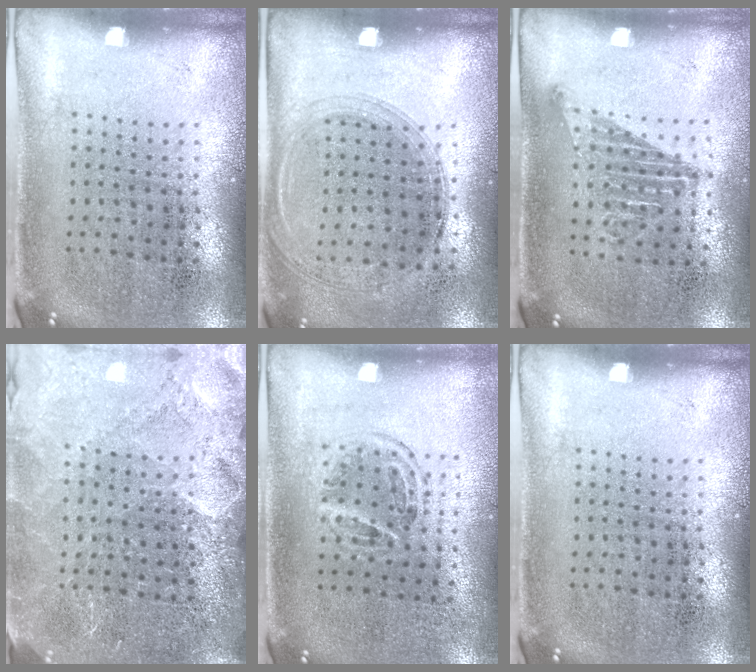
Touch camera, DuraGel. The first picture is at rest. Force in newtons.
{"total": 1.3, "press": 1.2, "slide": 0.5}
{"total": 1.1, "press": 1.0, "slide": 0.6}
{"total": 3.4, "press": 3.0, "slide": 1.6}
{"total": 1.0, "press": 1.0, "slide": 0.4}
{"total": 0.0}